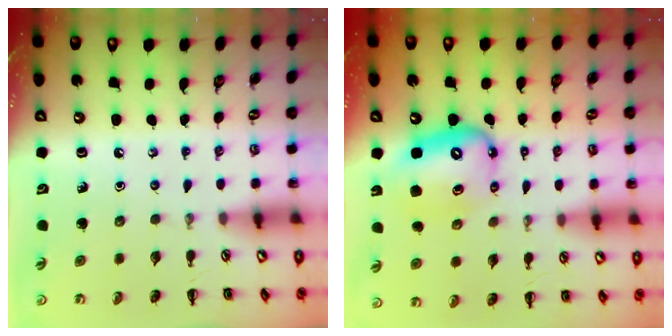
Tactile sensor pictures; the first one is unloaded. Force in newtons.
{"total": 11.7, "press": 11.2, "slide": 3.1}